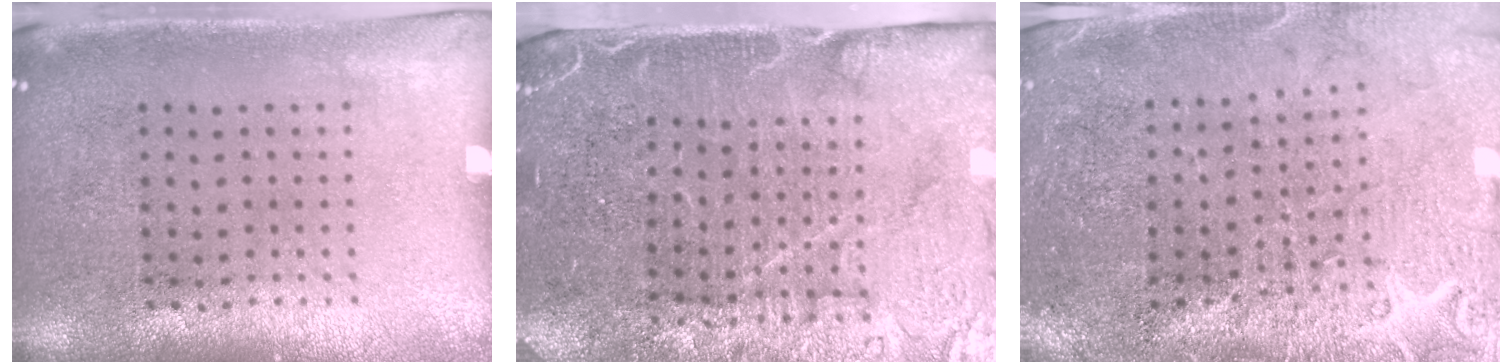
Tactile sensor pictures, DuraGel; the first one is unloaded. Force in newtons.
{"total": 4.5, "press": 3.9, "slide": 2.2}
{"total": 3.1, "press": 3.1, "slide": 0.6}